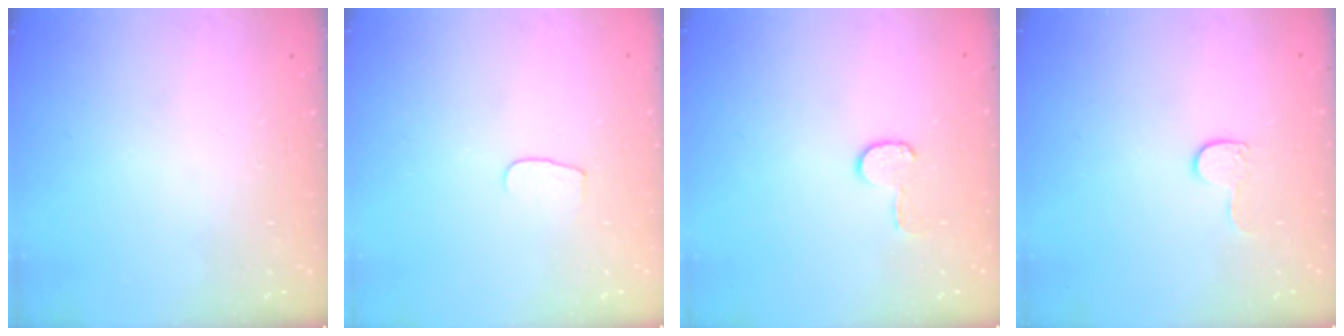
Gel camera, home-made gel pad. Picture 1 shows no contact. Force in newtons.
{"total": 4.2, "press": 4.2, "slide": 0.4}
{"total": 5.9, "press": 5.9, "slide": 0.4}
{"total": 6.8, "press": 6.8, "slide": 0.3}